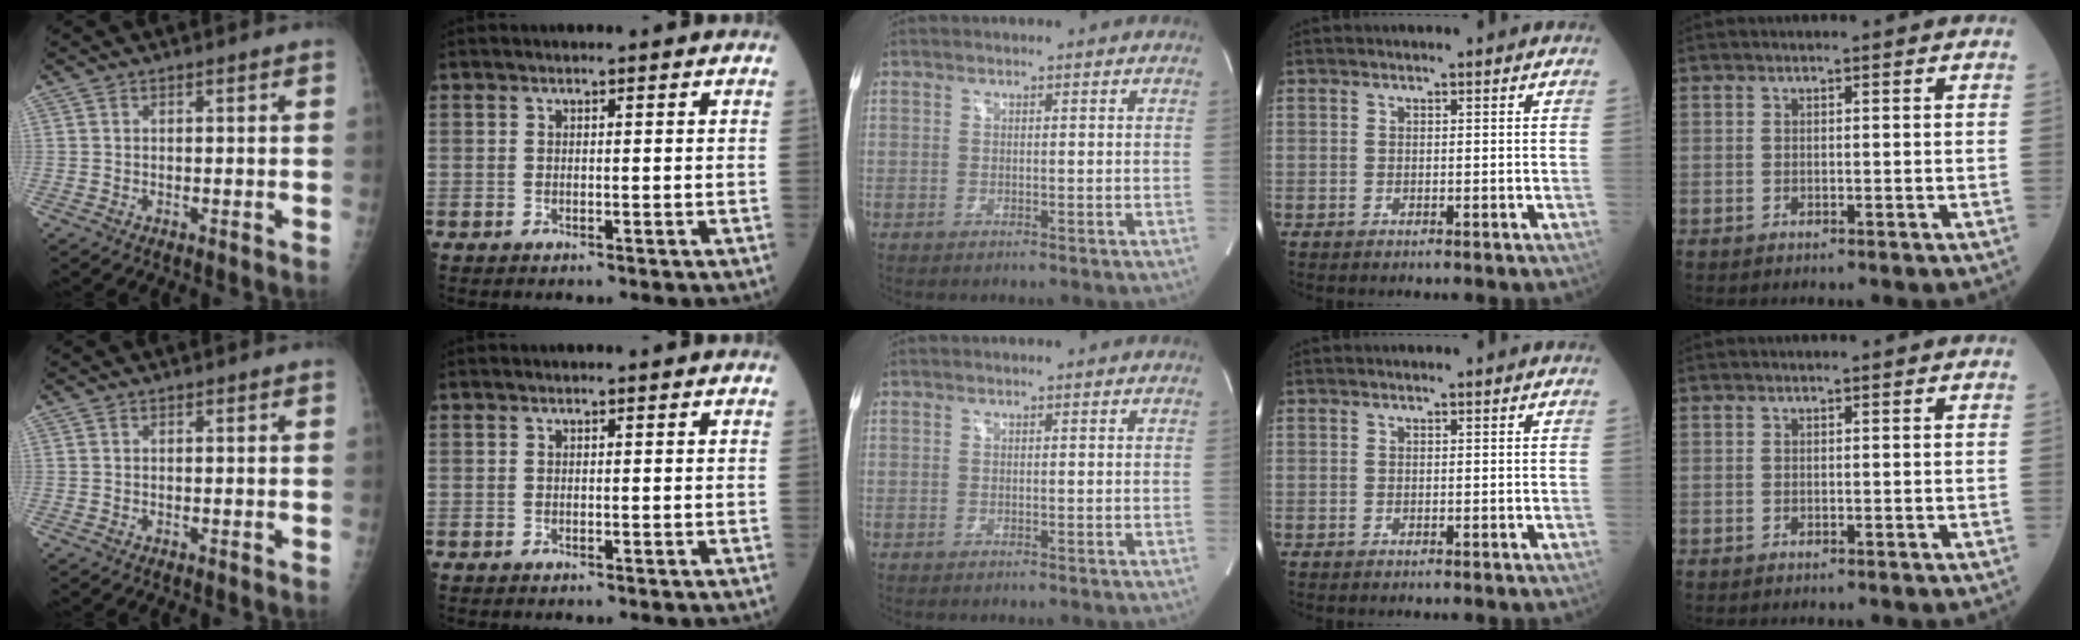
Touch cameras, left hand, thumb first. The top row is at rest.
{}